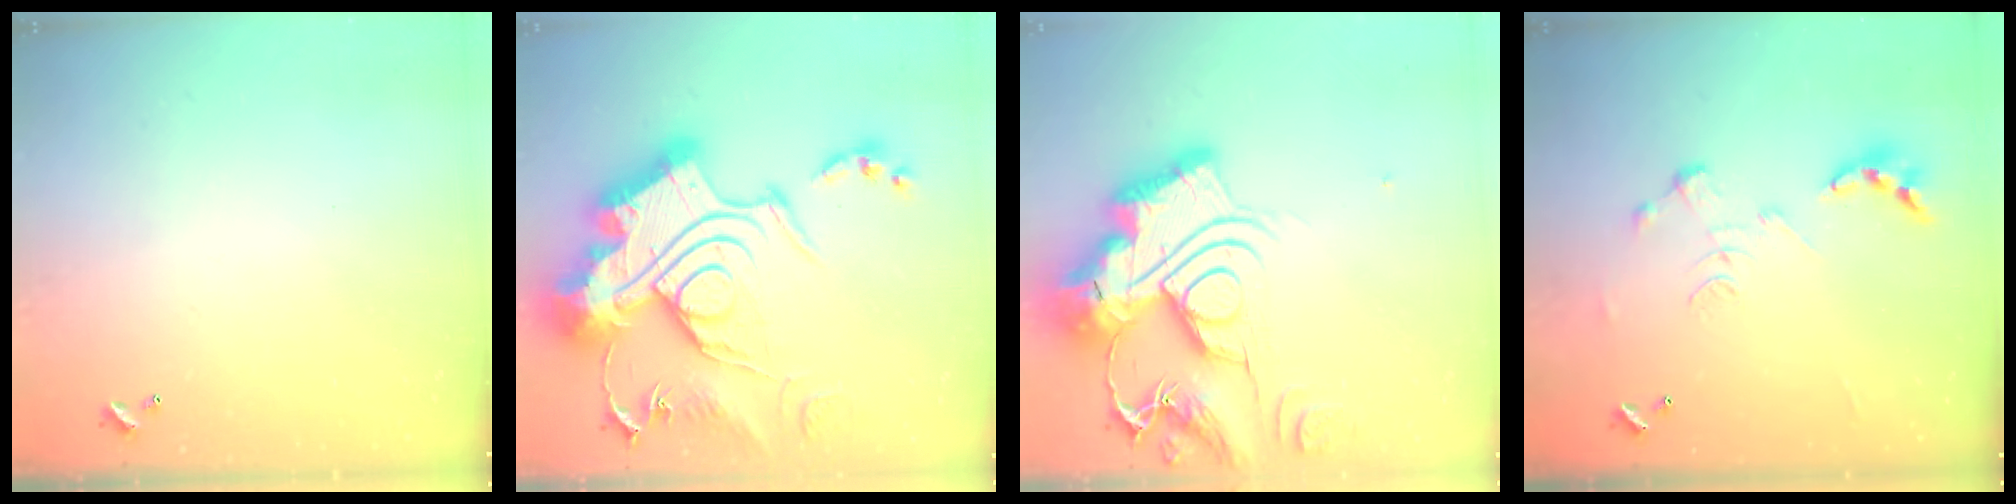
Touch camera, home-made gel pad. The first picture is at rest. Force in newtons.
{"total": 1.1, "press": 1.1, "slide": 0.0}
{"total": 0.6, "press": 0.6, "slide": 0.0}
{"total": 0.0}